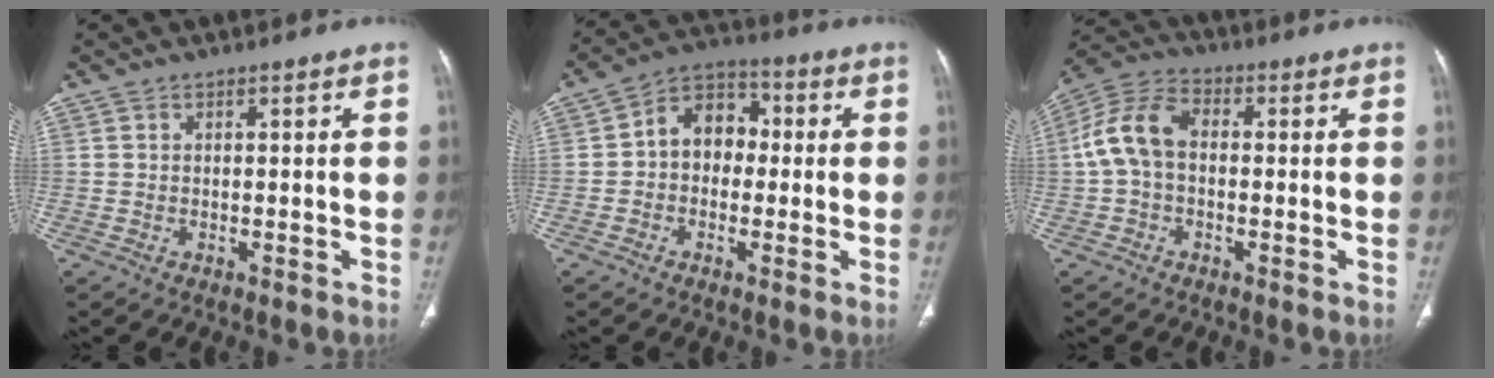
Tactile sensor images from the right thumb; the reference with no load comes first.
{"total": 8.8, "force": [0.0, 6.8, 5.6], "torque": [-0.054, 0.028, -0.015]}
{"total": 9.2, "force": [-0.1, 6.0, 7.0], "torque": [-0.142, 0.029, -0.012]}